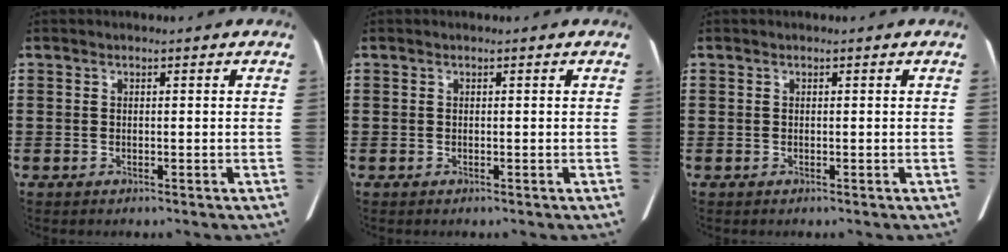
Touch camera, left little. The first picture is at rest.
{"total": 0.0}
{"total": 0.0}